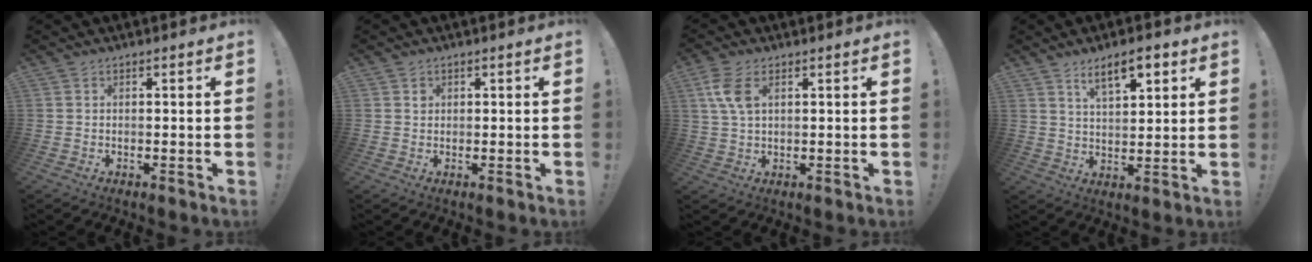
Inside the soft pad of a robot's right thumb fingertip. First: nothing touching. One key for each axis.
{"total": 1.0, "fx": 0.4, "fy": 0.9, "fz": 0.1, "tx": 0.012, "ty": -0.005, "tz": 0.005}
{"total": 6.9, "fx": 2.2, "fy": 3.7, "fz": 5.4, "tx": -0.107, "ty": -0.001, "tz": 0.040}
{"total": 9.4, "fx": 5.7, "fy": 3.5, "fz": 6.7, "tx": -0.102, "ty": -0.018, "tz": 0.098}